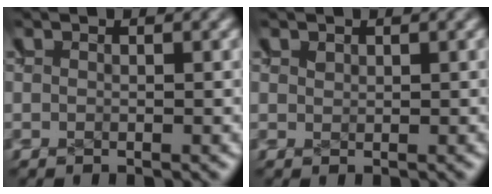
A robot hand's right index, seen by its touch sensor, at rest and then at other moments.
{"total": 0.7, "force": [0.4, 0.3, 0.4], "torque": [-0.016, -0.012, 0.016]}